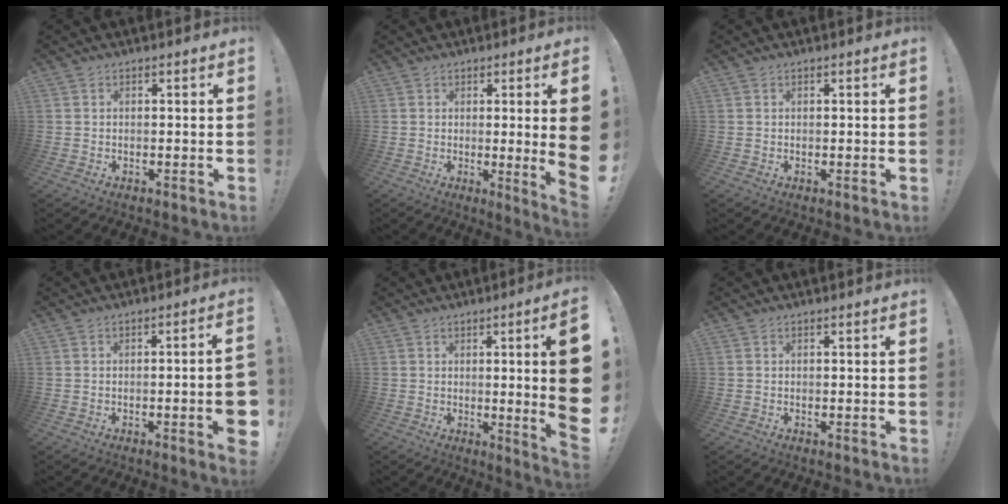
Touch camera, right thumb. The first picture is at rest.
{"total": 8.3, "force": [0.7, -0.9, 8.2], "torque": [-0.127, -0.017, 0.011]}
{"total": 0.0}
{"total": 7.4, "force": [-1.9, 0.5, 7.1], "torque": [-0.104, 0.000, -0.025]}
{"total": 12.4, "force": [1.1, -1.1, 12.3], "torque": [-0.178, -0.027, 0.010]}
{"total": 0.0}